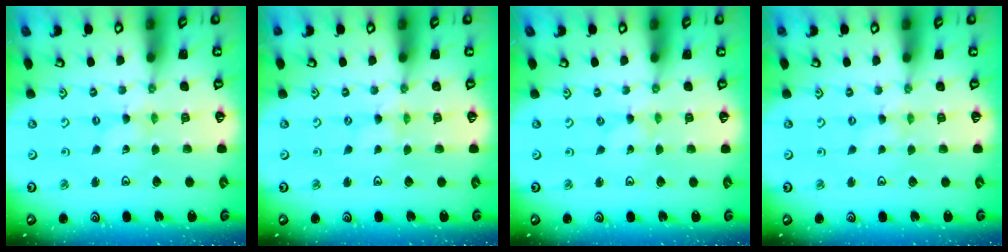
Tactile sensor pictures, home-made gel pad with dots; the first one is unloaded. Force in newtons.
{"total": 0.0}
{"total": 0.0}
{"total": 0.0}